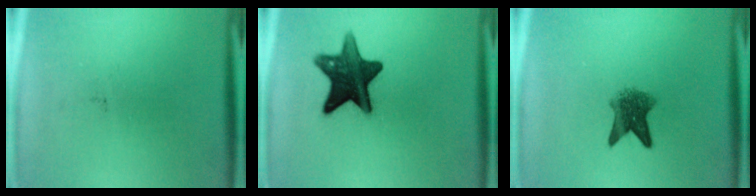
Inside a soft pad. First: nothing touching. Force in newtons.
{"total": 12.5}
{"total": 5.2}